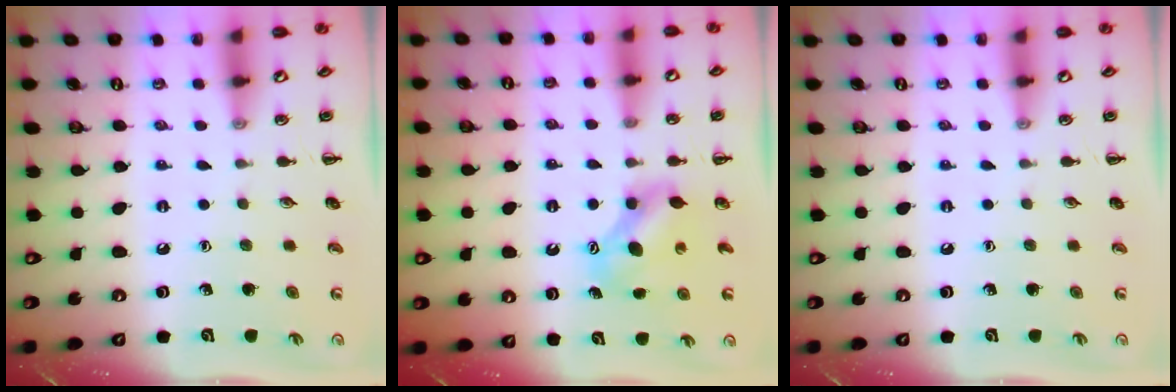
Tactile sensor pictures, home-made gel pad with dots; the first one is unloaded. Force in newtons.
{"total": 7.1, "press": 7.1, "slide": 0.4}
{"total": 0.0}